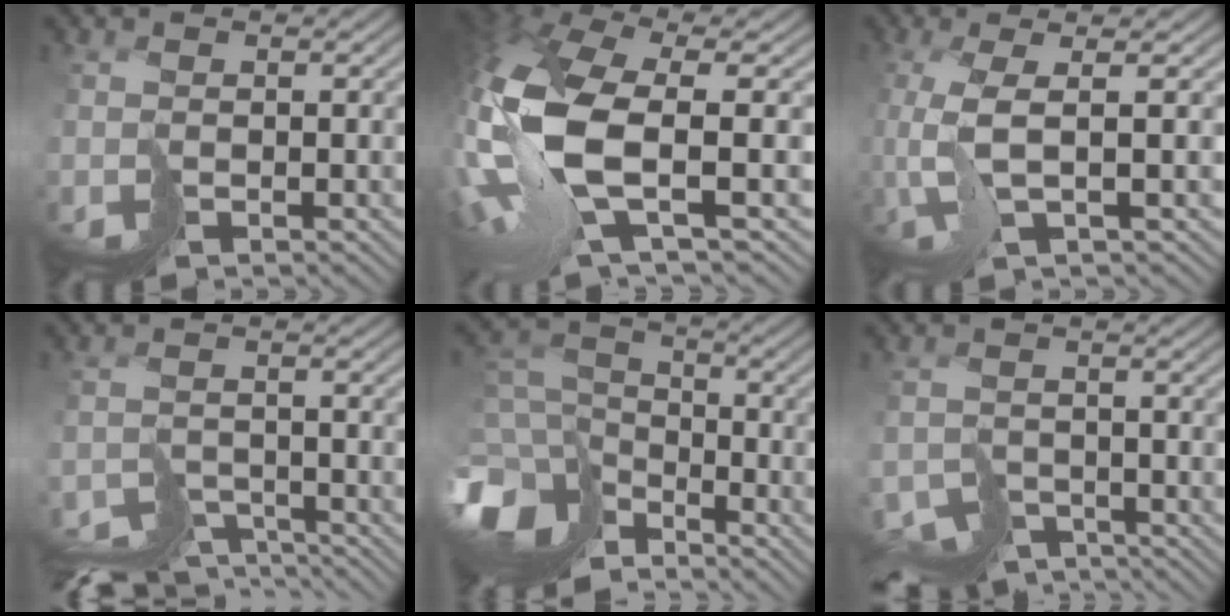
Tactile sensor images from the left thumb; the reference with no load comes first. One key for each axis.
{"total": 13.2, "fx": -0.7, "fy": 4.5, "fz": 12.4, "tx": -0.305, "ty": -0.009, "tz": -0.011}
{"total": 4.5, "fx": 0.0, "fy": 0.4, "fz": 4.5, "tx": -0.084, "ty": 0.010, "tz": -0.007}
{"total": 6.1, "fx": -5.6, "fy": 1.8, "fz": 1.6, "tx": -0.016, "ty": -0.012, "tz": -0.090}
{"total": 12.7, "fx": -8.5, "fy": 7.4, "fz": 5.9, "tx": -0.174, "ty": -0.022, "tz": -0.157}
{"total": 5.8, "fx": -5.1, "fy": 2.6, "fz": 1.2, "tx": -0.006, "ty": -0.014, "tz": -0.083}